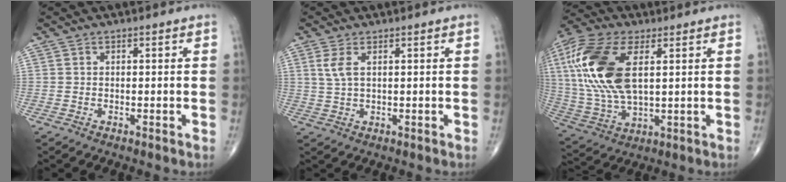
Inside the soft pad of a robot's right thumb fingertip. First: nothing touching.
{"total": 3.5, "force": [1.3, 1.4, 2.9], "torque": [-0.071, 0.003, 0.032]}
{"total": 20.8, "force": [4.9, 10.3, 17.3], "torque": [-0.381, -0.007, 0.090]}